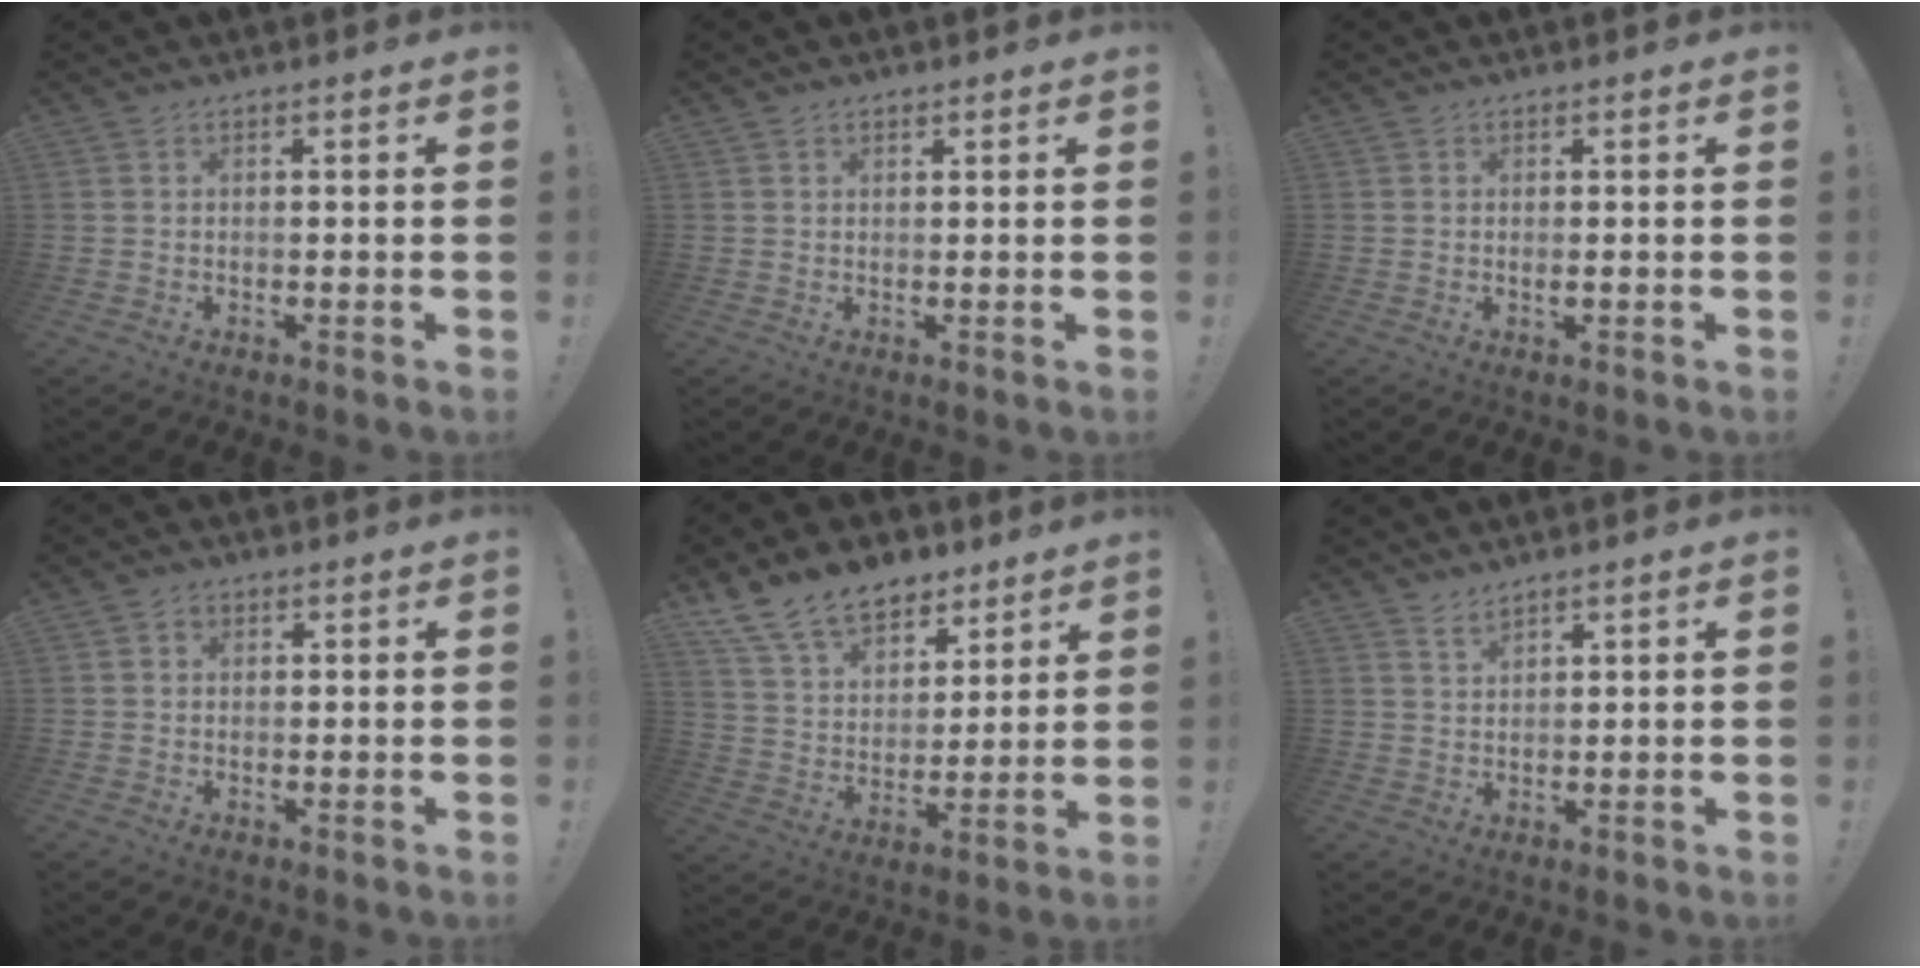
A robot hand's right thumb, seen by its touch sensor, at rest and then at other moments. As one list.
[{"total": 0.8, "force": [0.6, 0.6, 0.1], "torque": [-0.003, -0.001, 0.011]}, {"total": 0.9, "force": [0.1, 0.1, 0.9], "torque": [-0.010, -0.006, 0.000]}, {"total": 1.4, "force": [0.3, 1.3, 0.5], "torque": [-0.001, 0.002, 0.002]}, {"total": 15.5, "force": [11.5, 8.8, 5.5], "torque": [-0.114, -0.075, 0.221]}, {"total": 2.2, "force": [2.1, 0.3, 0.7], "torque": [-0.008, -0.015, 0.037]}]